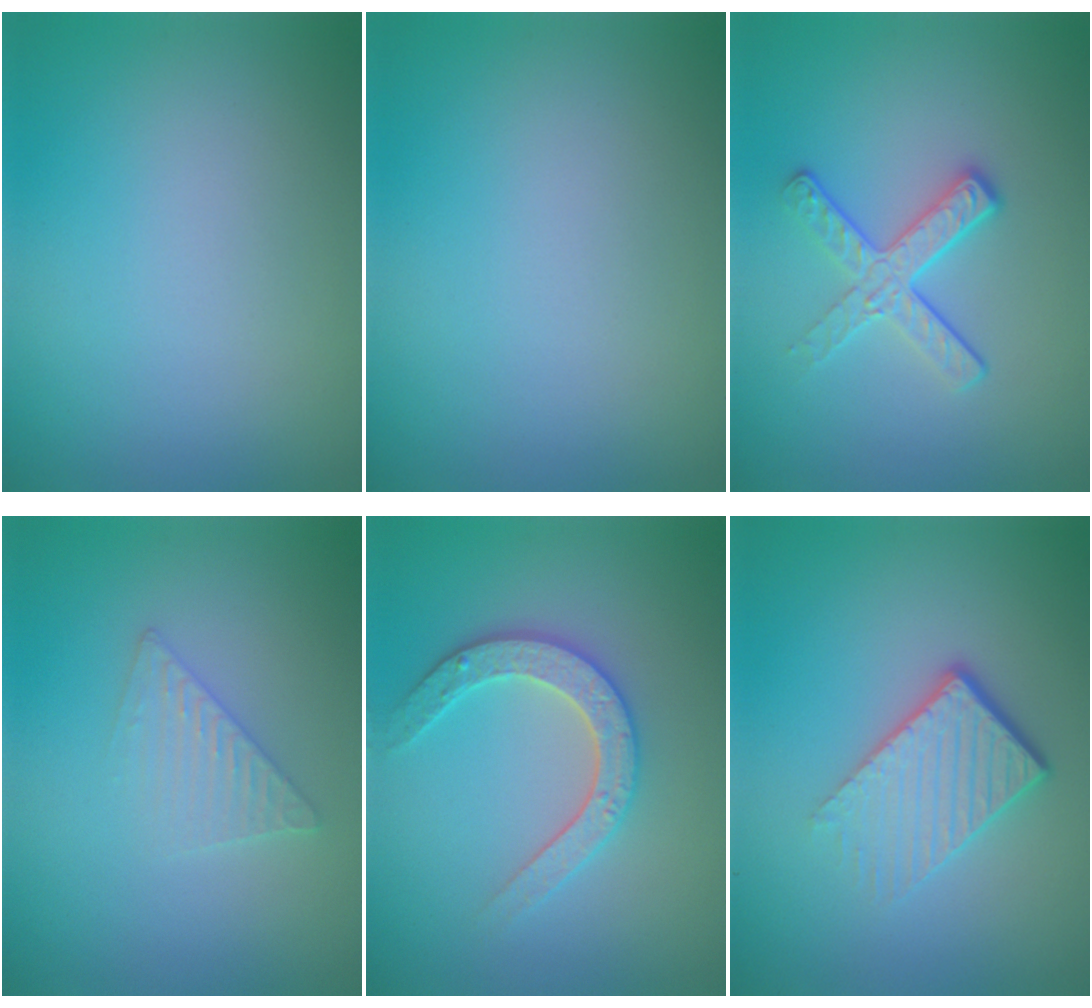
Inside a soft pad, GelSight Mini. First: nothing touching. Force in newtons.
{"total": 0.0}
{"total": 3.3, "press": 2.6, "slide": 2.0}
{"total": 2.0, "press": 2.0, "slide": 0.2}
{"total": 3.0, "press": 2.9, "slide": 0.5}
{"total": 4.4, "press": 2.8, "slide": 3.4}